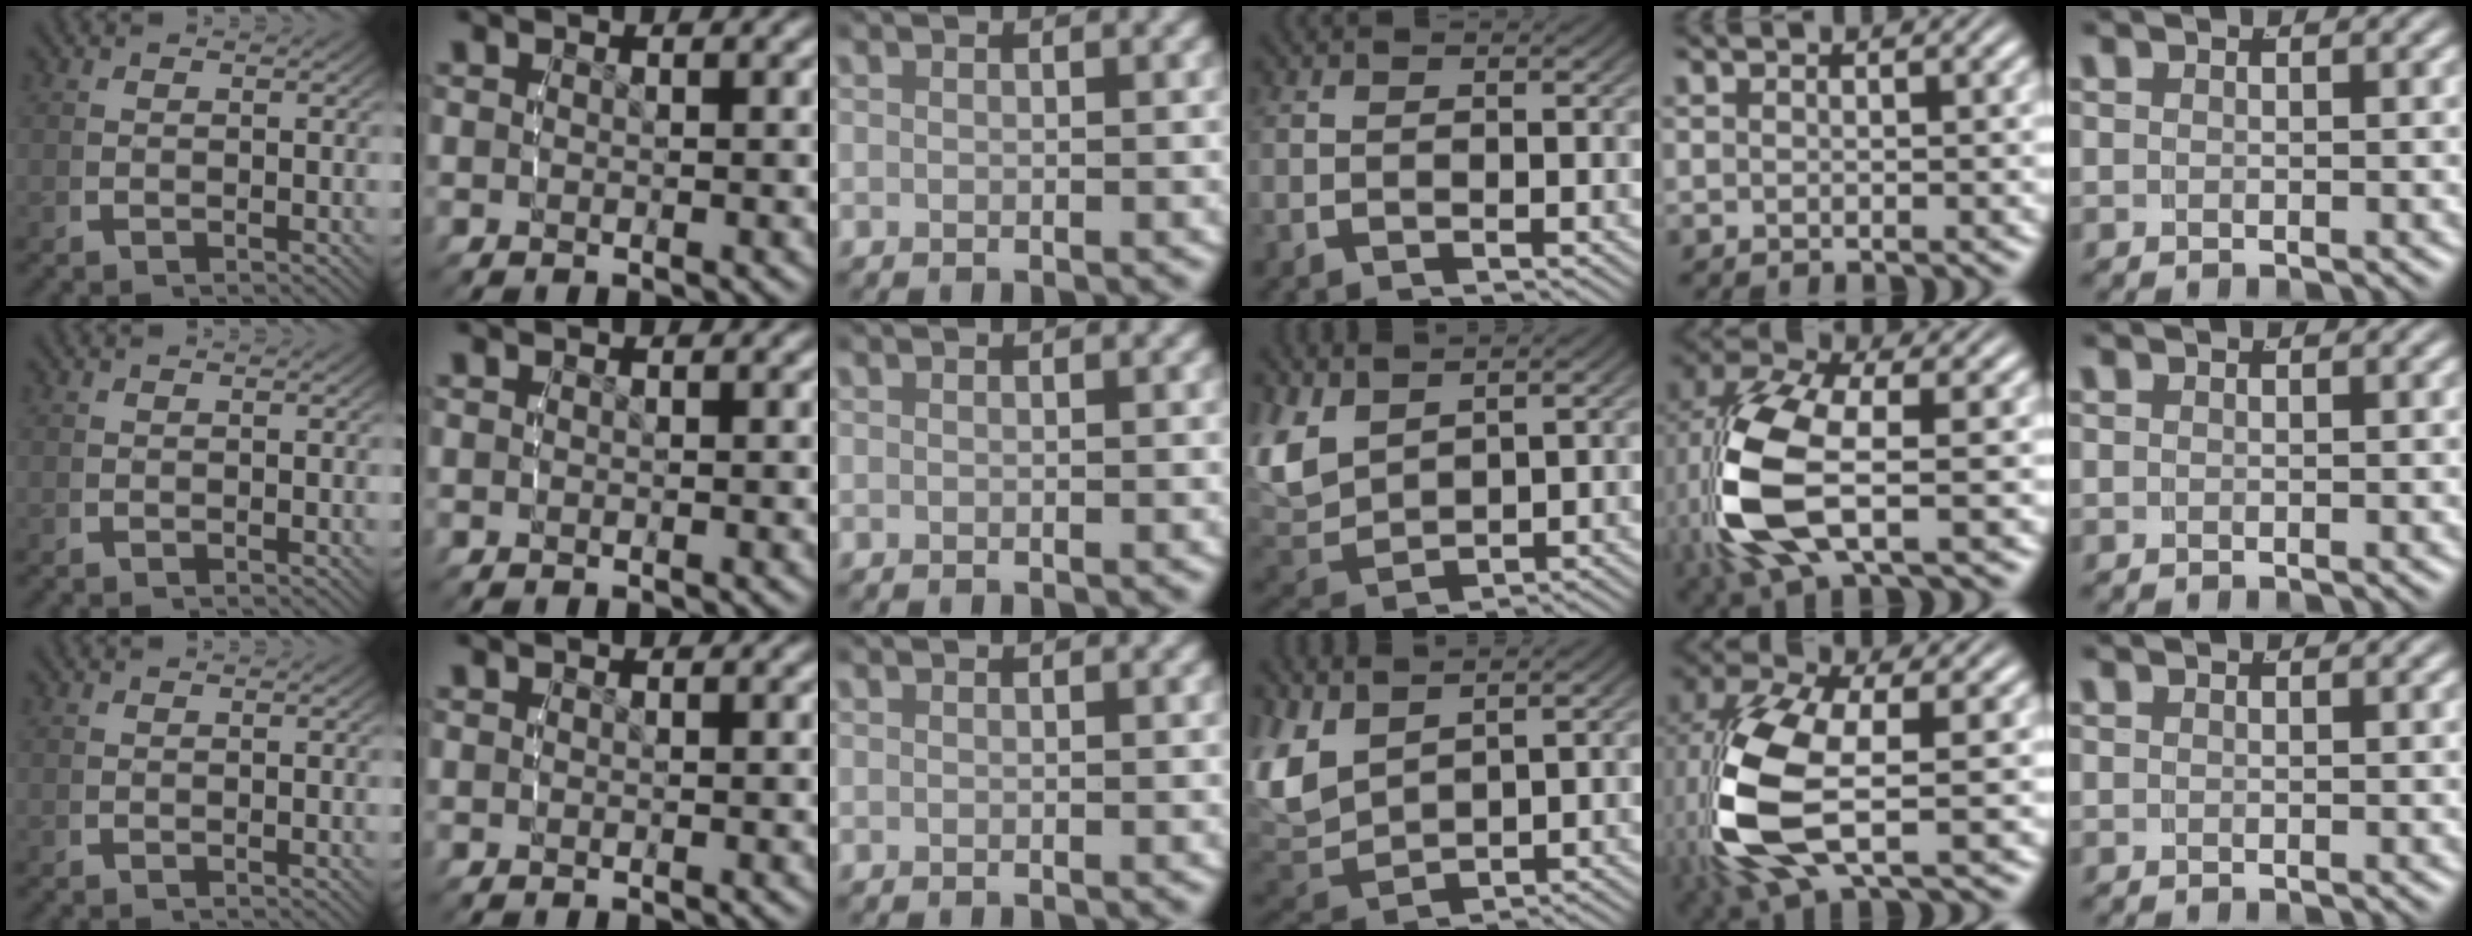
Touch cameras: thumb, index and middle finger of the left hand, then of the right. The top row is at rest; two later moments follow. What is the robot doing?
{"motion": "lift_and_place", "object": "pen"}